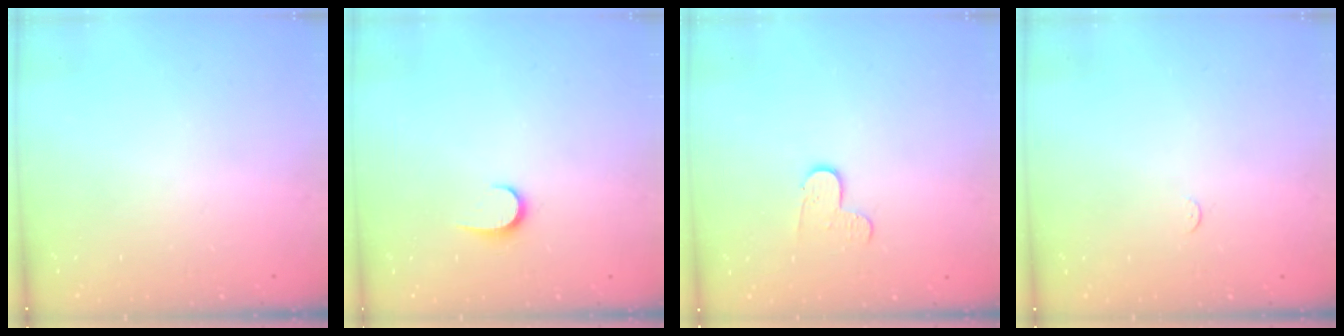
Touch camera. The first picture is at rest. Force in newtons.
{"total": 5.7, "press": 5.7, "slide": 0.6}
{"total": 3.3, "press": 3.3, "slide": 0.3}
{"total": 2.3, "press": 2.3, "slide": 0.3}